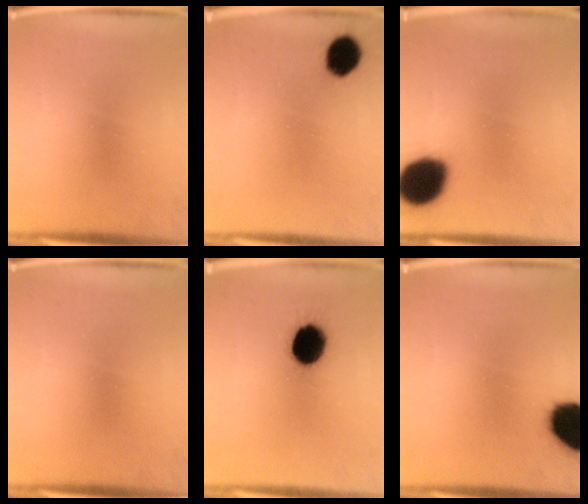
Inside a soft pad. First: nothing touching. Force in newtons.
{"total": 6.8}
{"total": 16.6}
{"total": 0.0}
{"total": 12.6}
{"total": 17.7}